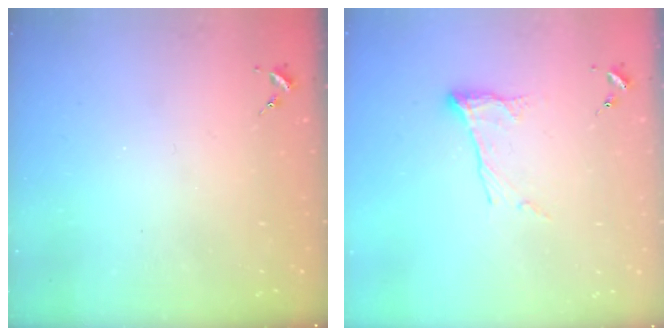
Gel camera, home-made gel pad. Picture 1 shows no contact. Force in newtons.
{"total": 9.6, "press": 9.6, "slide": 0.4}